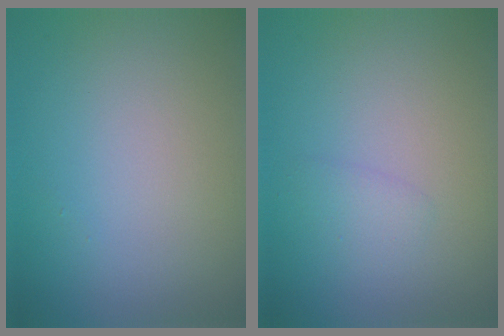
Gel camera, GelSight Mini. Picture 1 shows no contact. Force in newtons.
{"total": 1.0, "press": 1.0, "slide": 0.1}